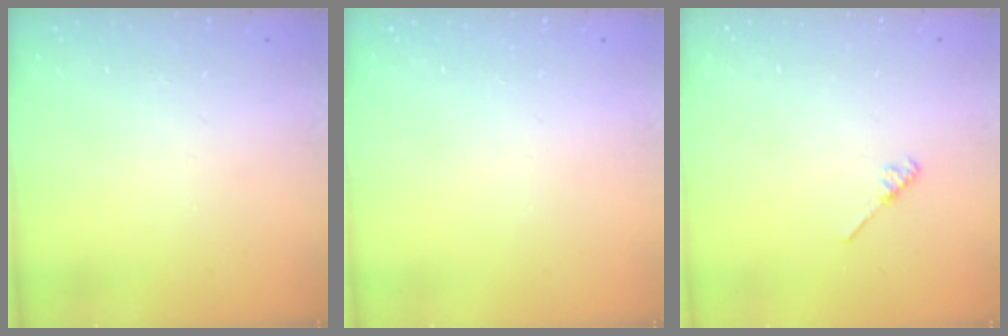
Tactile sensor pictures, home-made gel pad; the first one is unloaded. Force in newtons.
{"total": 0.0}
{"total": 2.7, "press": 2.7, "slide": 0.4}